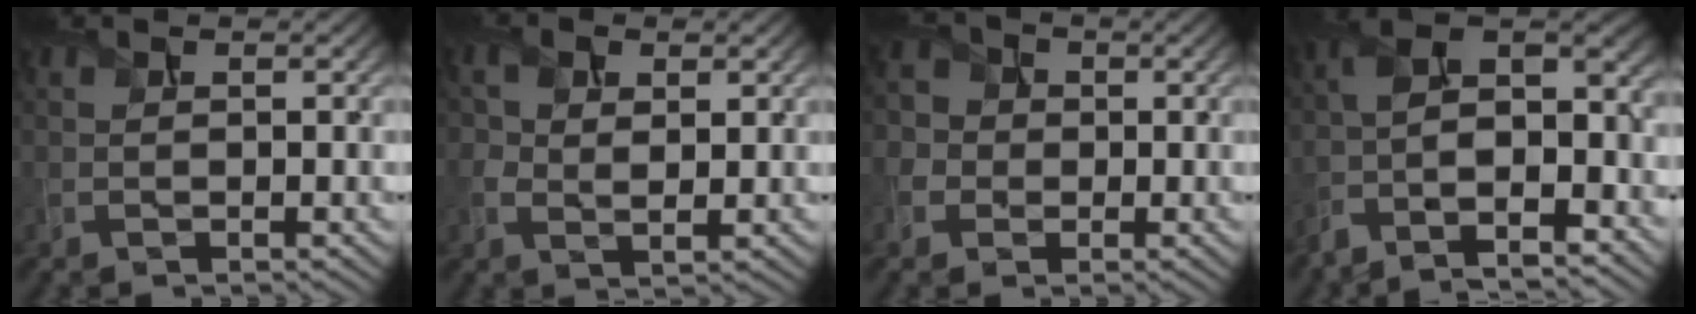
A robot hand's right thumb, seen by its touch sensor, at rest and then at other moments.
{"total": 3.2, "force": [0.9, 2.2, 2.2], "torque": [-0.049, -0.003, 0.016]}
{"total": 3.8, "force": [-0.5, 3.7, 0.8], "torque": [-0.020, 0.004, -0.025]}
{"total": 13.8, "force": [-7.1, 5.5, 10.5], "torque": [-0.229, -0.023, -0.108]}